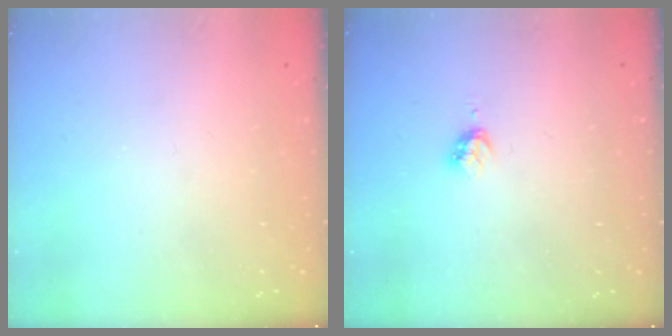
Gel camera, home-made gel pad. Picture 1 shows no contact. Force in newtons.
{"total": 2.9, "press": 2.8, "slide": 0.4}